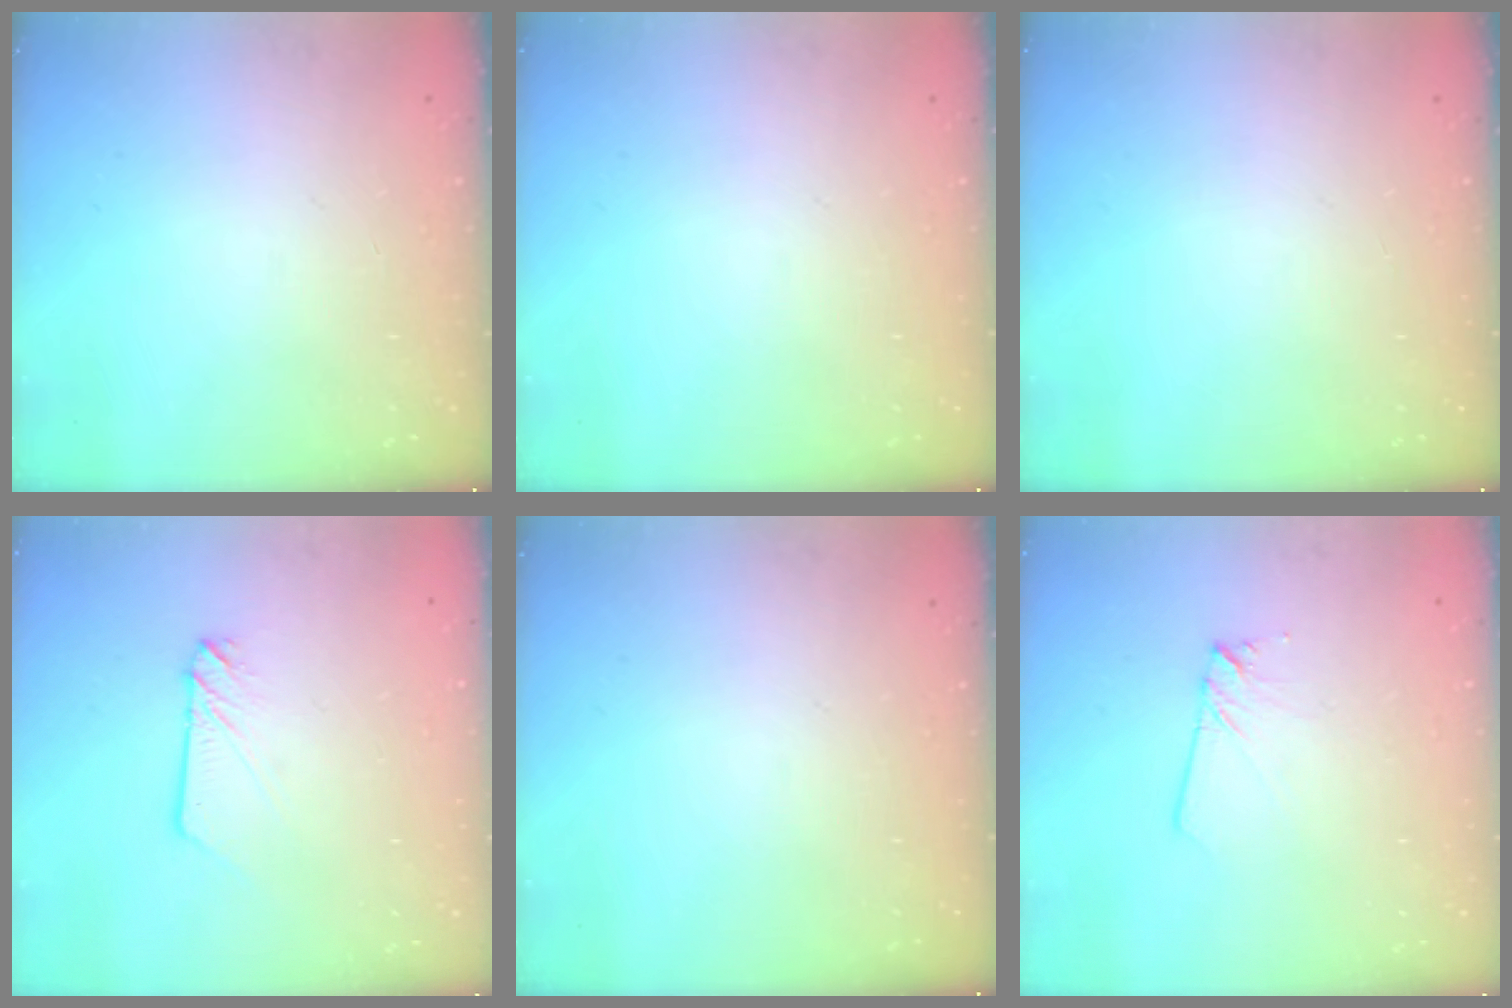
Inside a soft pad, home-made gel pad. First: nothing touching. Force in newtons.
{"total": 0.0}
{"total": 0.0}
{"total": 3.0, "press": 3.0, "slide": 0.2}
{"total": 0.0}
{"total": 3.5, "press": 3.5, "slide": 0.4}